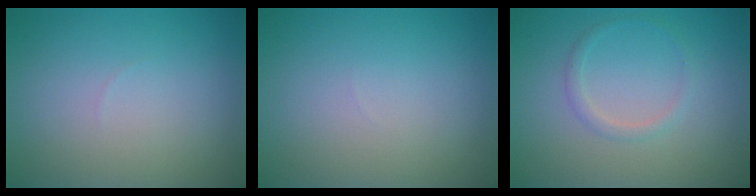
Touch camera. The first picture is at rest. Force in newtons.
{"total": 0.0}
{"total": 1.2, "press": 1.2, "slide": 0.1}